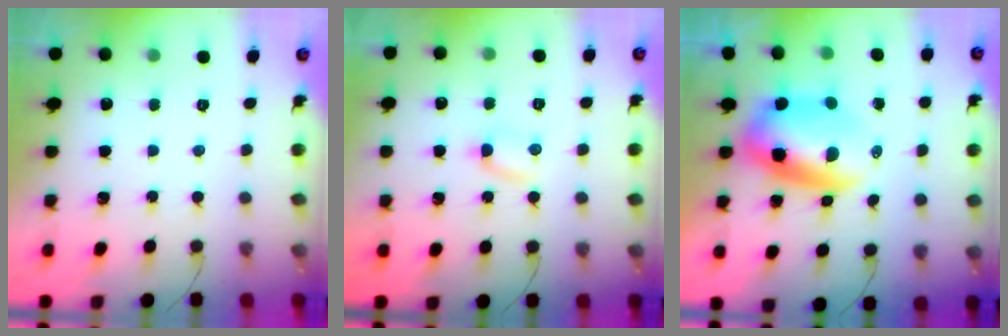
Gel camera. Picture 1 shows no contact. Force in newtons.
{"total": 2.6, "press": 2.5, "slide": 0.9}
{"total": 9.0, "press": 8.7, "slide": 2.2}